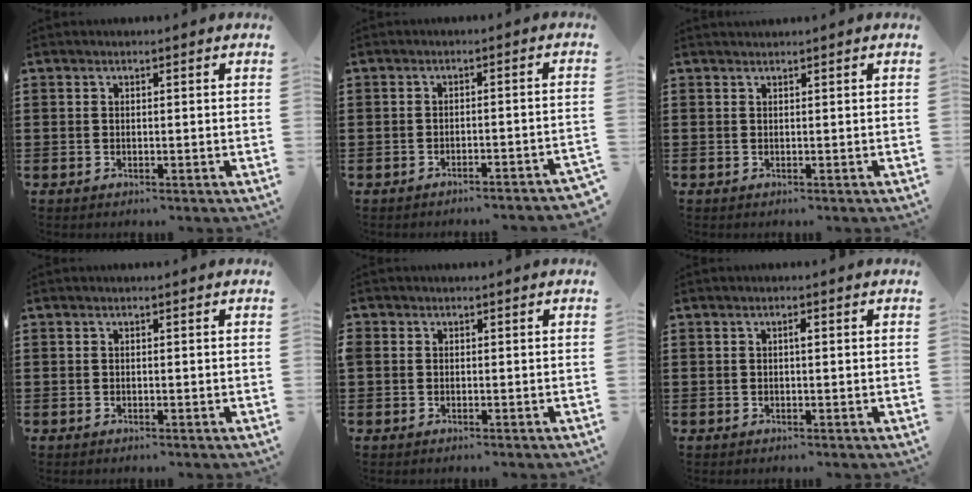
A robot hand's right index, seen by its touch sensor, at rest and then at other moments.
{"total": 2.1, "force": [-2.0, -0.2, 0.4], "torque": [-0.012, 0.000, -0.043]}
{"total": 0.0}
{"total": 0.0}
{"total": 0.8, "force": [-0.2, 0.7, 0.1], "torque": [-0.003, 0.006, -0.006]}
{"total": 0.8, "force": [0.1, 0.2, 0.8], "torque": [-0.016, 0.000, 0.002]}